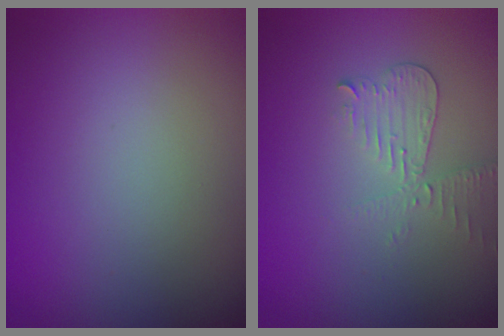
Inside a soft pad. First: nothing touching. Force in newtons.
{"total": 2.4, "press": 2.4, "slide": 0.5}